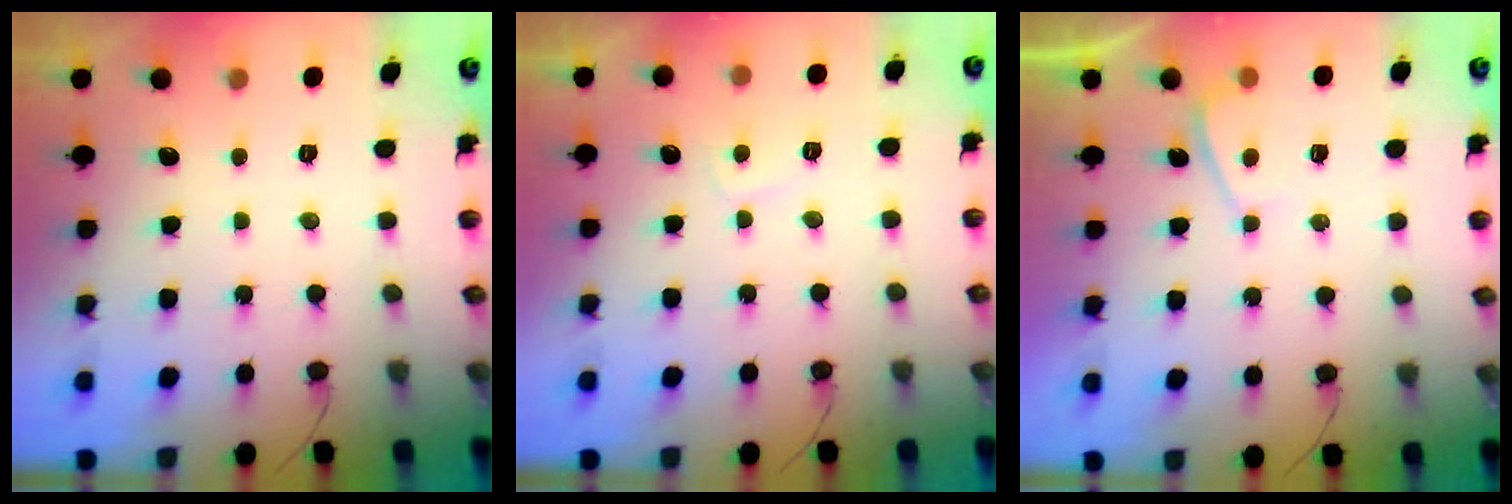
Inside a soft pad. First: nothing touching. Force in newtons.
{"total": 2.9, "press": 2.8, "slide": 0.6}
{"total": 1.6, "press": 1.4, "slide": 0.6}